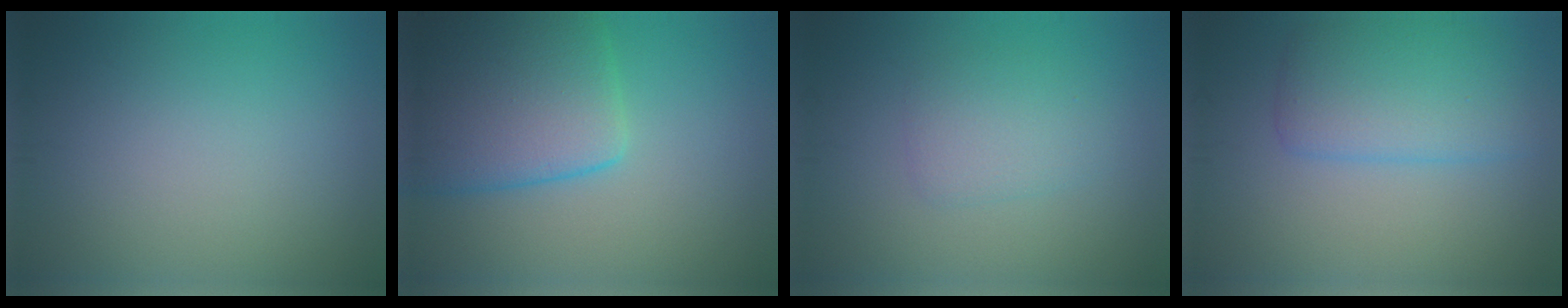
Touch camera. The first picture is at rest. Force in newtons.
{"total": 8.8, "press": 8.7, "slide": 0.4}
{"total": 2.3, "press": 2.3, "slide": 0.0}
{"total": 4.8, "press": 4.8, "slide": 0.2}